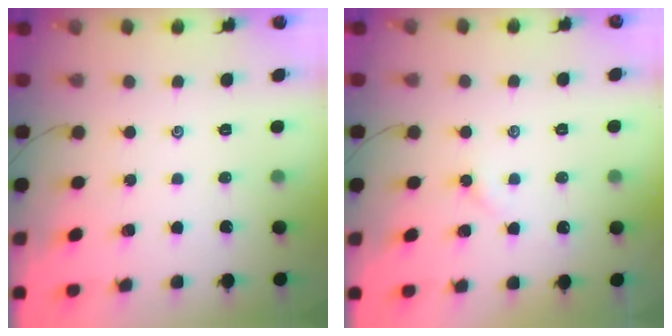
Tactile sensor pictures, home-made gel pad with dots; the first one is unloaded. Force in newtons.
{"total": 1.7, "press": 1.6, "slide": 0.4}